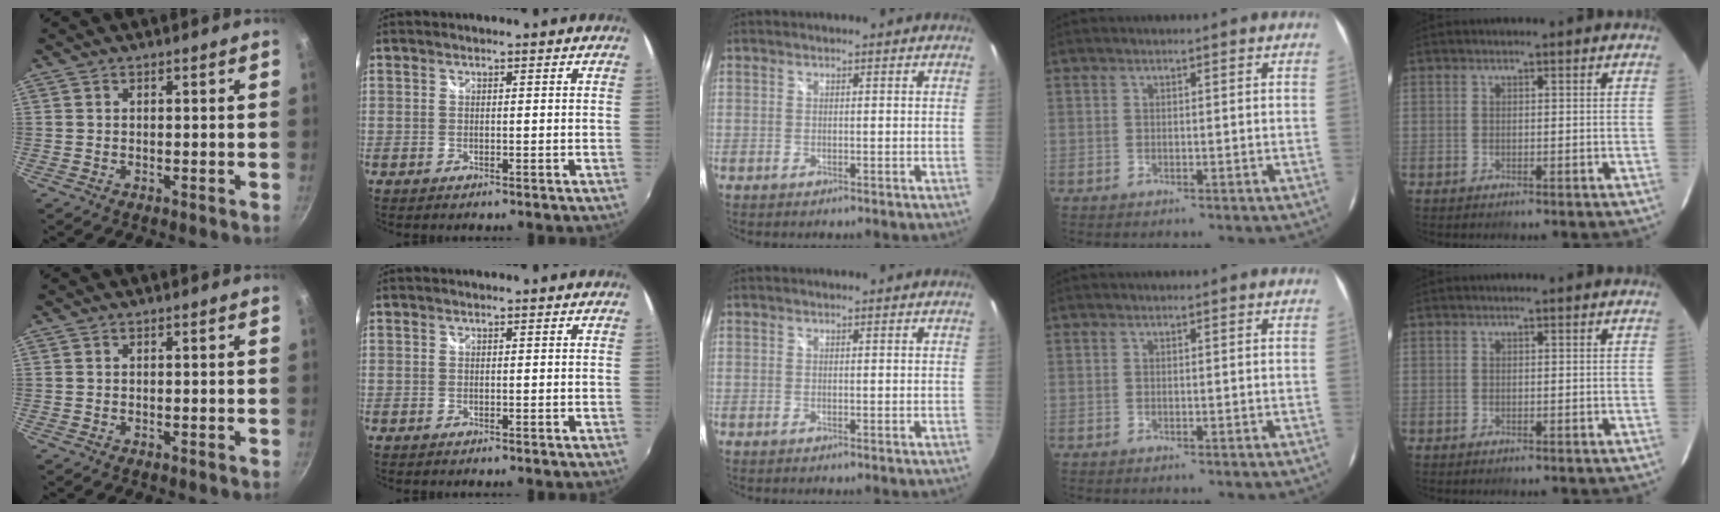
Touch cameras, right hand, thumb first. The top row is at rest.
{}